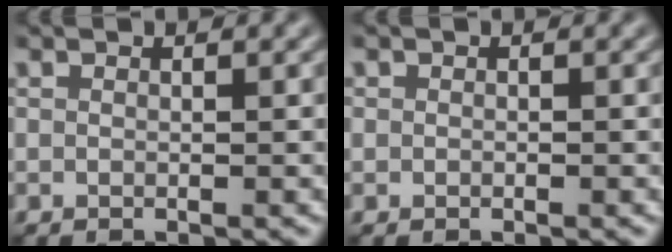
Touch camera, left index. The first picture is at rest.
{"total": 0.6, "force": [0.0, 0.6, 0.0], "torque": [0.003, 0.000, -0.004]}